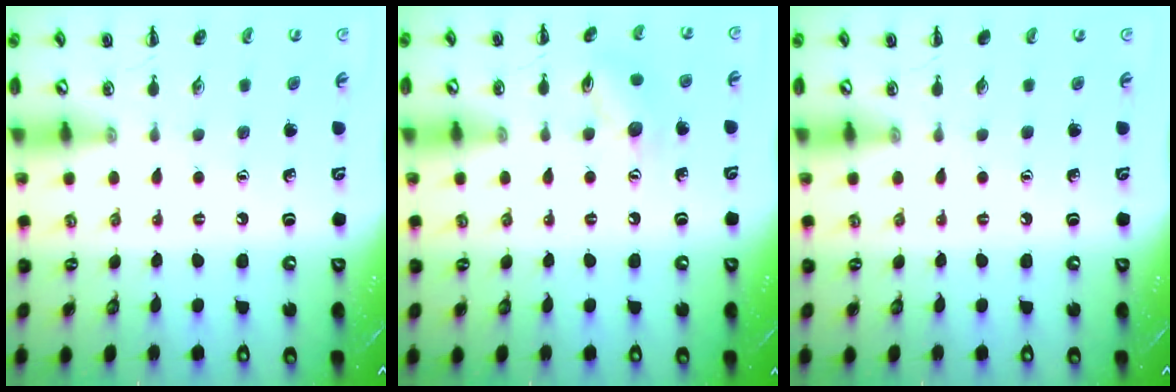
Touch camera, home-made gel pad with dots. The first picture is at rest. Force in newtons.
{"total": 8.1, "press": 8.1, "slide": 0.8}
{"total": 0.0}